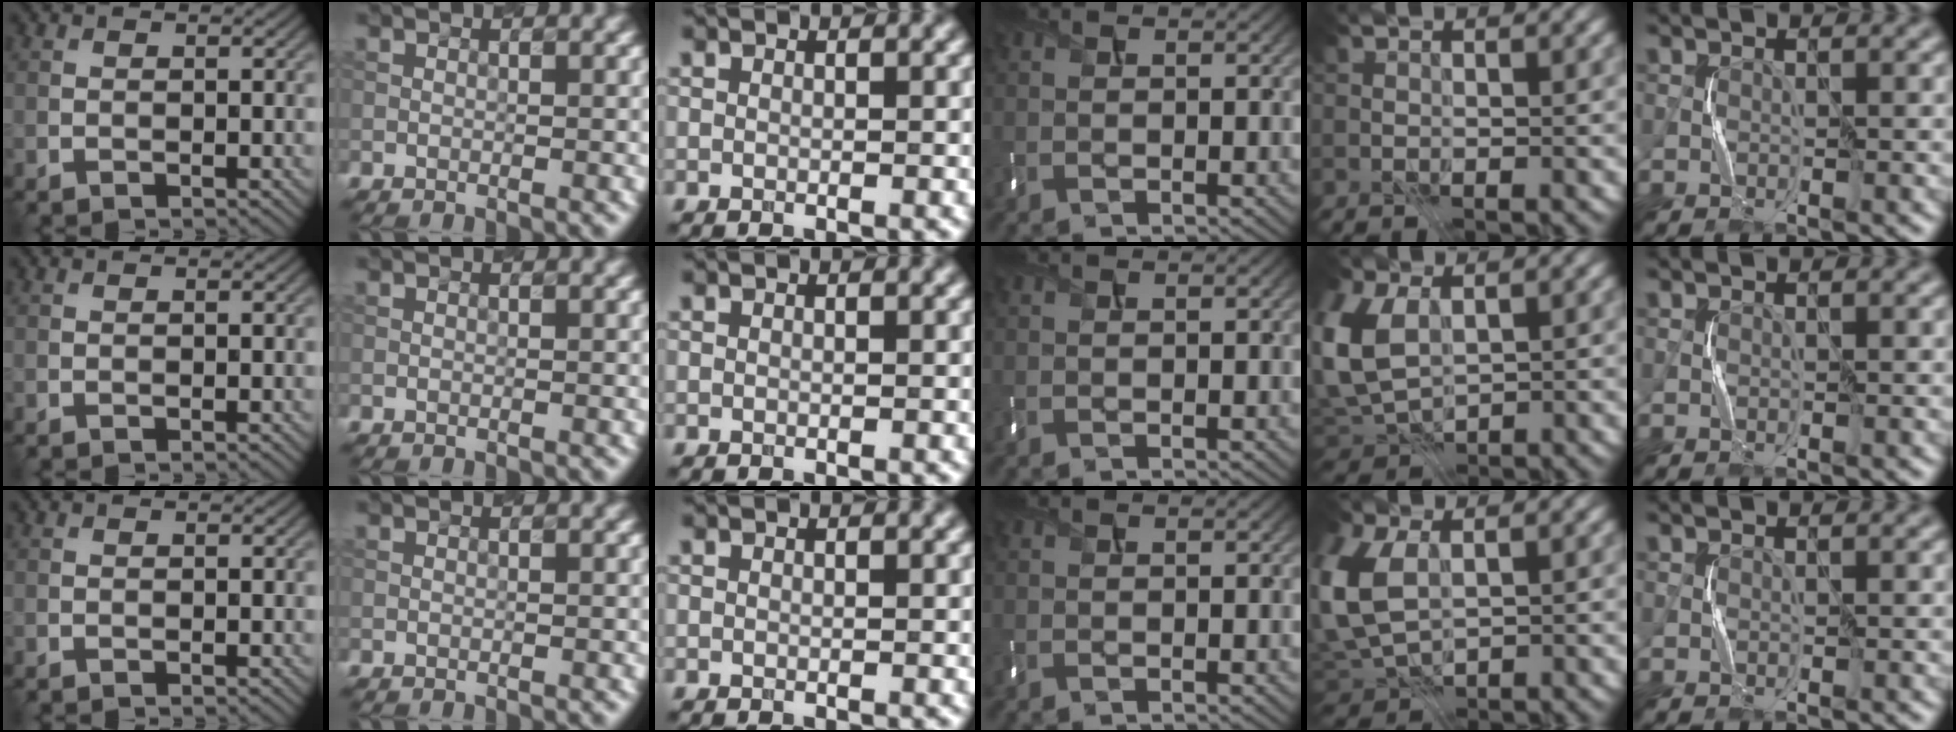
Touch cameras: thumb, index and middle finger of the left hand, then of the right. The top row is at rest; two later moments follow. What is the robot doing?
{"motion": "press", "object": "keyboard"}